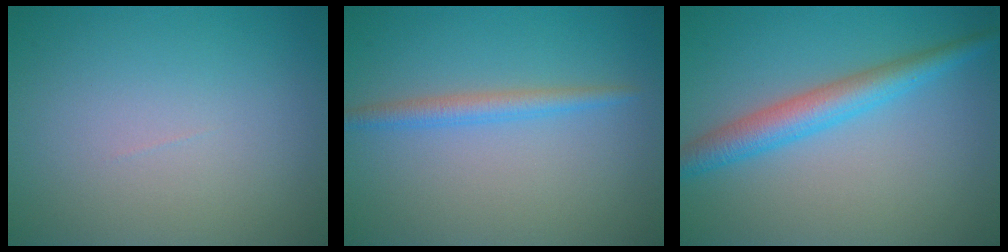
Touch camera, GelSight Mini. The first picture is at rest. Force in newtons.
{"total": 2.1, "press": 2.1, "slide": 0.0}
{"total": 4.1, "press": 4.1, "slide": 0.1}